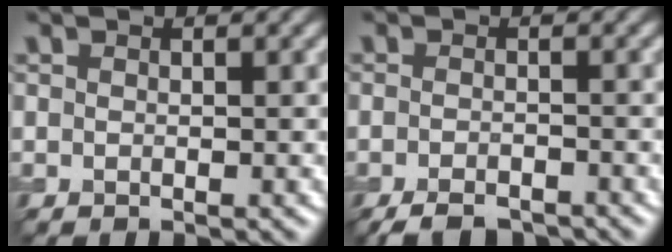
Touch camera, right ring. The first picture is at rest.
{"total": 3.7, "force": [-2.8, 1.0, 2.2], "torque": [-0.039, -0.008, -0.048]}